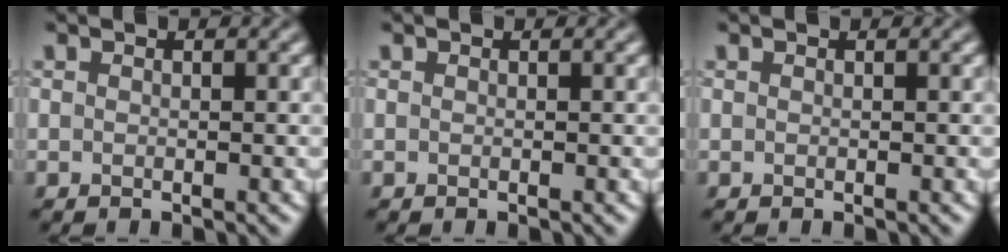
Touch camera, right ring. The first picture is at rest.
{"total": 0.0}
{"total": 0.0}